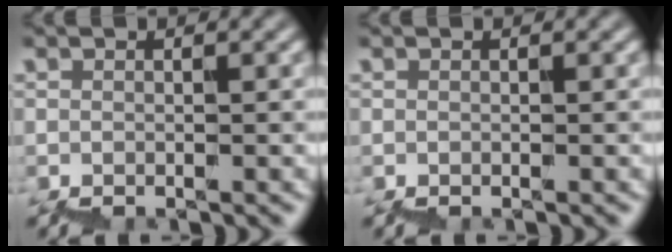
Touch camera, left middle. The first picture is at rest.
{"total": 0.0}